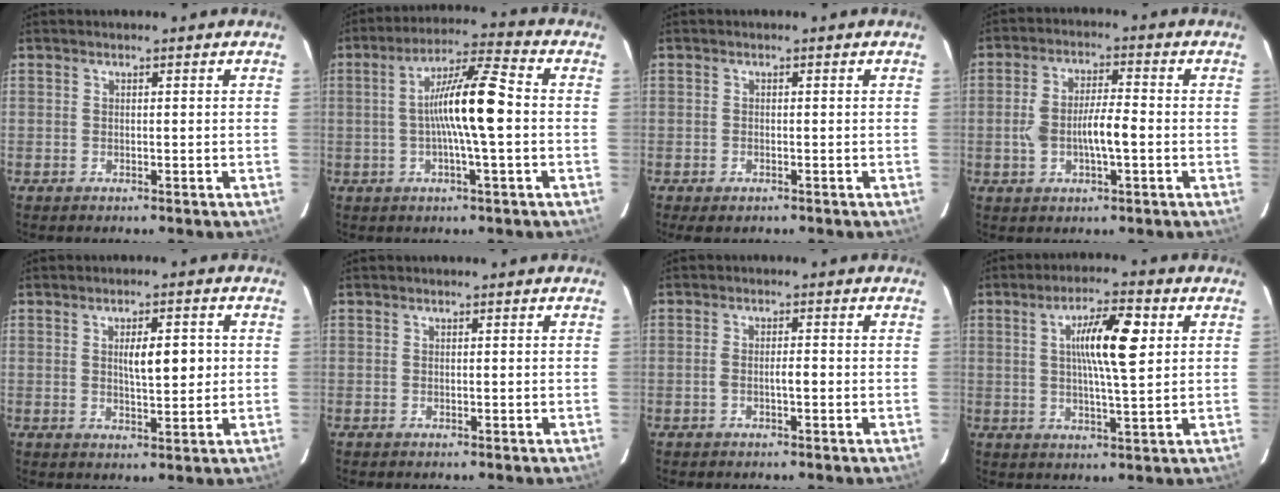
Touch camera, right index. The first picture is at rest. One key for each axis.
{"total": 10.9, "fx": -0.5, "fy": 0.4, "fz": 10.9, "tx": -0.196, "ty": 0.016, "tz": -0.015}
{"total": 1.8, "fx": -1.2, "fy": 0.9, "fz": 1.0, "tx": -0.016, "ty": -0.001, "tz": -0.009}
{"total": 7.2, "fx": -1.1, "fy": 2.0, "fz": 6.8, "tx": -0.135, "ty": 0.012, "tz": -0.019}
{"total": 5.5, "fx": 0.8, "fy": 1.5, "fz": 5.2, "tx": -0.081, "ty": 0.002, "tz": 0.015}
{"total": 0.0}
{"total": 2.2, "fx": -0.6, "fy": 0.4, "fz": 2.0, "tx": -0.037, "ty": 0.006, "tz": -0.012}
{"total": 9.5, "fx": 2.4, "fy": 1.1, "fz": 9.2, "tx": -0.159, "ty": 0.009, "tz": 0.040}